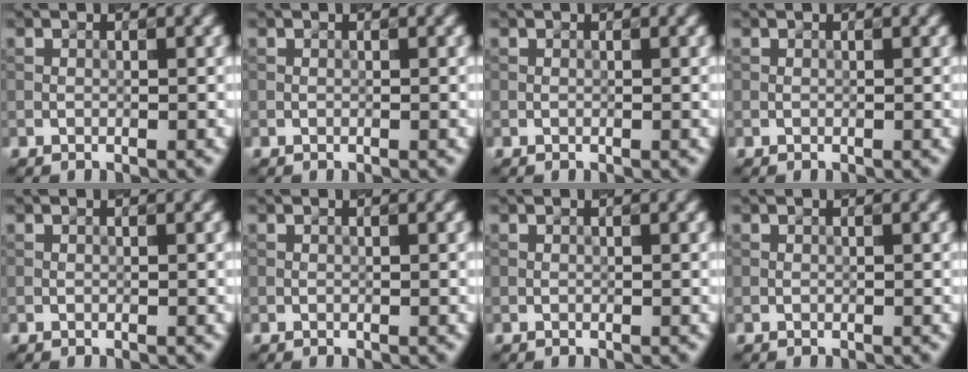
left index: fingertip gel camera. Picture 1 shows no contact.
{"total": 0.0}
{"total": 0.0}
{"total": 0.0}
{"total": 0.0}
{"total": 0.0}
{"total": 0.0}
{"total": 0.0}